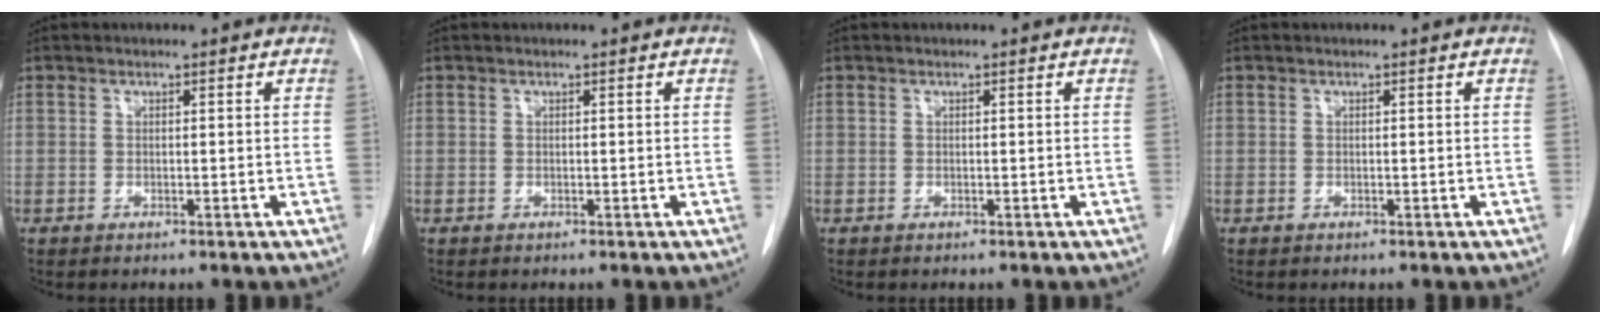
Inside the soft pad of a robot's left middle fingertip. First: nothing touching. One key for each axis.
{"total": 0.0}
{"total": 0.0}
{"total": 0.0}